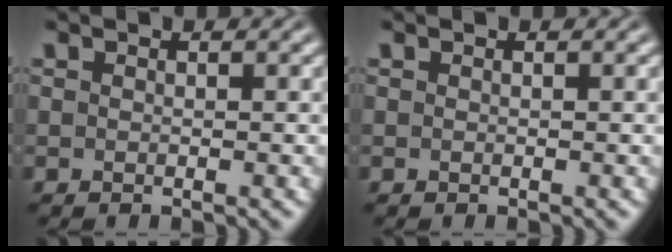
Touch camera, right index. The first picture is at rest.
{"total": 0.0}